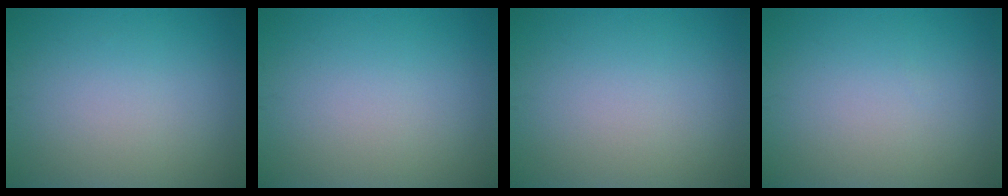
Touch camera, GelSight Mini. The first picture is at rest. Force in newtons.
{"total": 0.0}
{"total": 0.0}
{"total": 0.0}